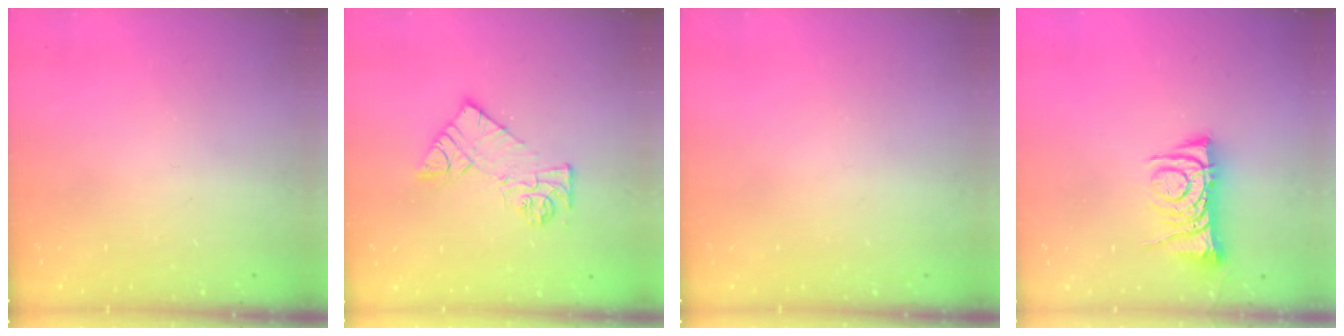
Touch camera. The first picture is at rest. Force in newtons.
{"total": 10.2, "press": 10.2, "slide": 0.5}
{"total": 0.0}
{"total": 7.7, "press": 7.6, "slide": 0.8}